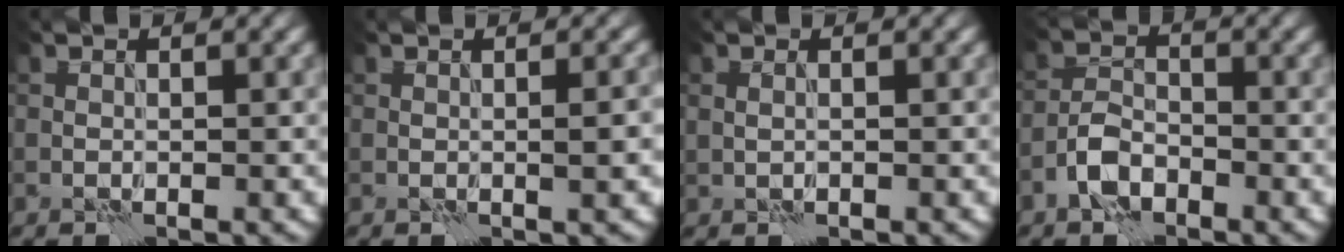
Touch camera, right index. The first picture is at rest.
{"total": 1.8, "force": [0.0, 0.1, 1.8], "torque": [-0.029, 0.001, 0.000]}
{"total": 0.7, "force": [0.1, 0.4, 0.5], "torque": [-0.011, -0.001, 0.004]}
{"total": 3.2, "force": [-2.0, 1.7, 1.9], "torque": [-0.033, 0.008, -0.046]}